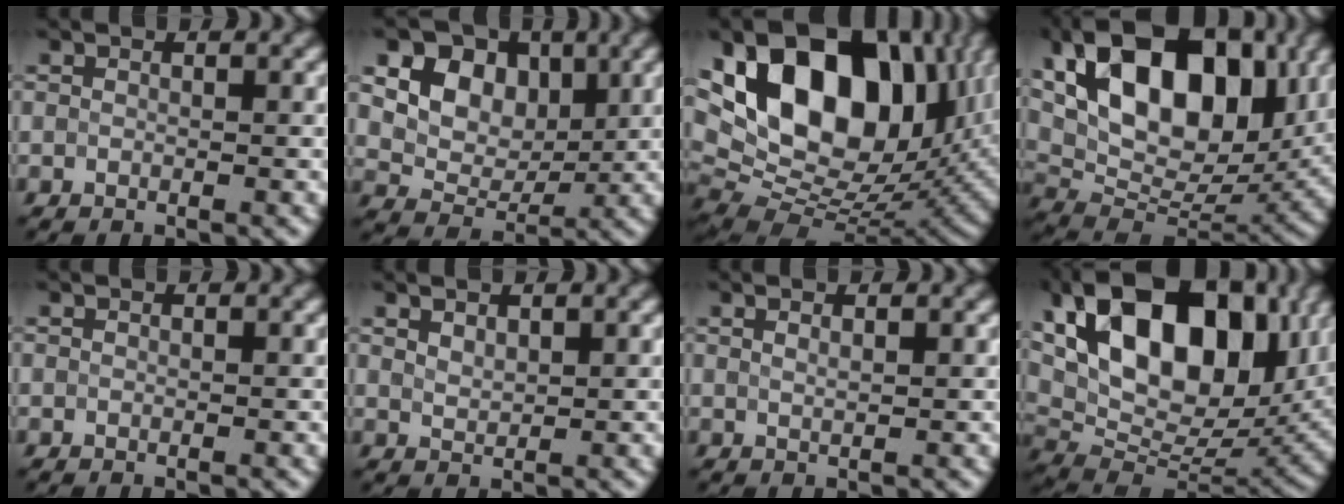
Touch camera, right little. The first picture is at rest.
{"total": 11.6, "force": [5.4, 8.7, 5.6], "torque": [-0.122, 0.021, 0.105]}
{"total": 20.0, "force": [7.1, 12.4, 14.1], "torque": [-0.243, 0.045, 0.128]}
{"total": 15.4, "force": [5.5, 9.1, 11.0], "torque": [-0.181, 0.018, 0.100]}
{"total": 0.0}
{"total": 1.2, "force": [1.0, 0.3, 0.5], "torque": [-0.015, 0.005, 0.027]}
{"total": 0.8, "force": [0.6, -0.2, 0.4], "torque": [-0.011, 0.004, 0.014]}
{"total": 17.1, "force": [6.6, 9.9, 12.3], "torque": [-0.210, 0.029, 0.120]}